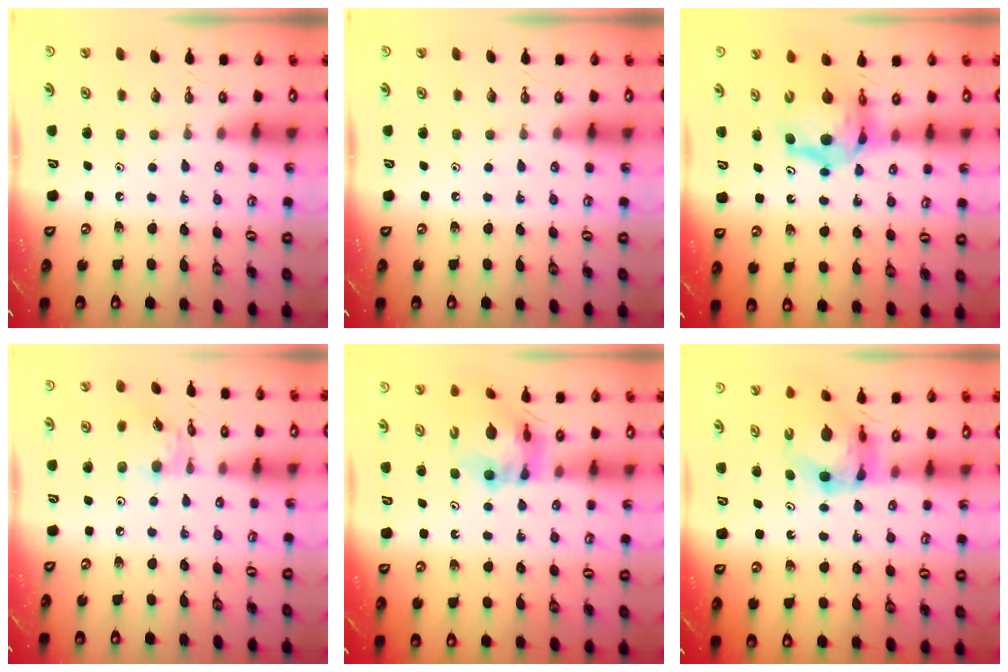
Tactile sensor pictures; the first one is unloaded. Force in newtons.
{"total": 0.0}
{"total": 10.6, "press": 10.5, "slide": 1.1}
{"total": 9.1, "press": 9.1, "slide": 0.5}
{"total": 10.4, "press": 10.3, "slide": 1.2}
{"total": 6.4, "press": 6.4, "slide": 0.6}